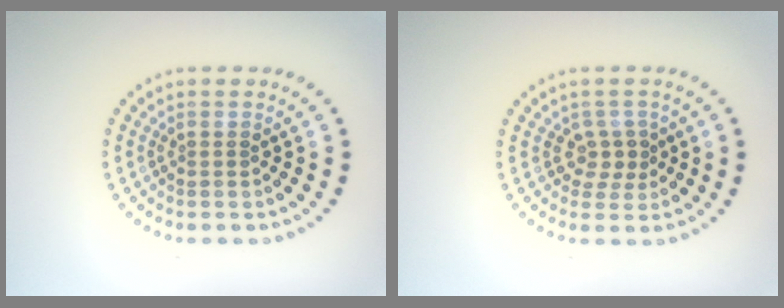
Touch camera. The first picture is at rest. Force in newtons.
{"total": 1.7, "press": 1.5, "slide": 0.9}